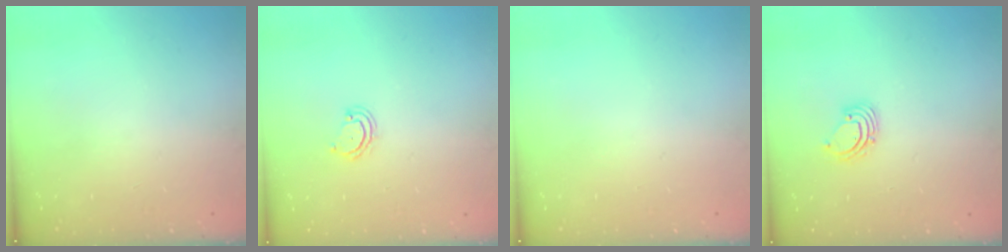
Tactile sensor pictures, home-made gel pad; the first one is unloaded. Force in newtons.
{"total": 3.9, "press": 3.9, "slide": 0.3}
{"total": 0.0}
{"total": 2.6, "press": 2.6, "slide": 0.2}